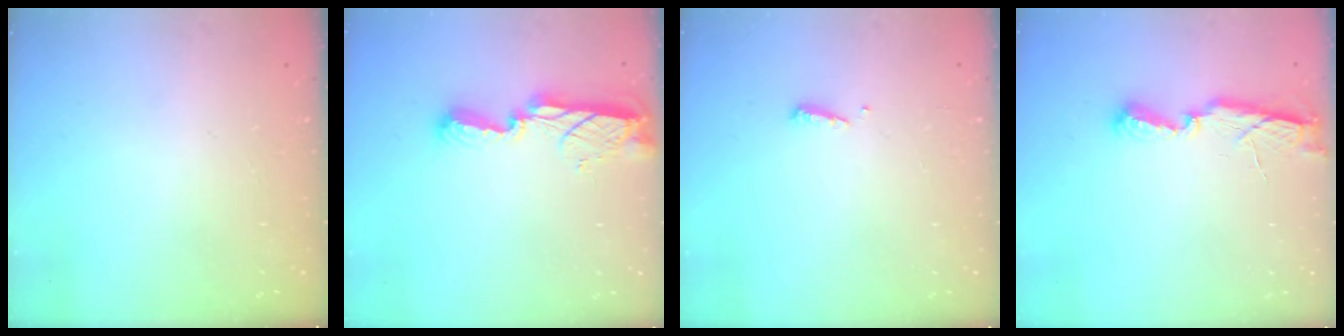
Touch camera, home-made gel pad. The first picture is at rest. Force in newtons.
{"total": 8.9, "press": 8.9, "slide": 0.5}
{"total": 3.7, "press": 3.6, "slide": 0.6}
{"total": 6.7, "press": 6.7, "slide": 0.8}